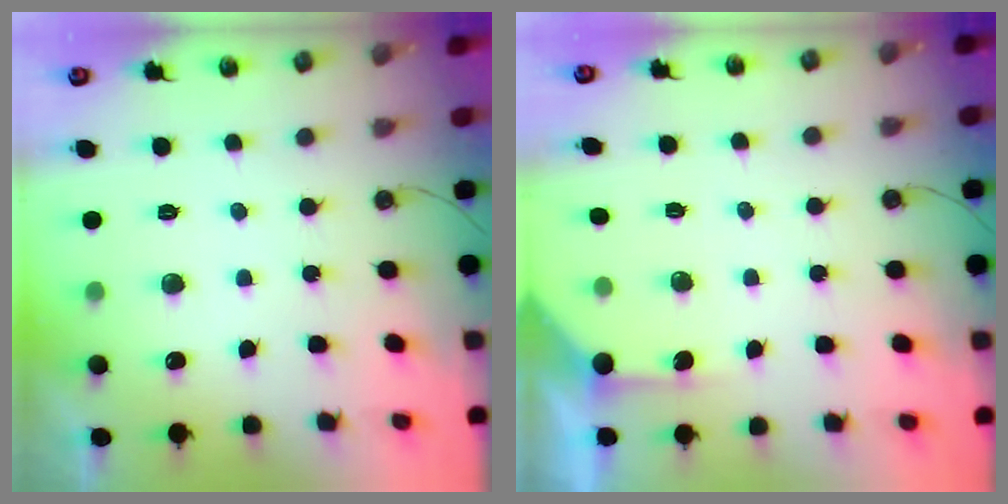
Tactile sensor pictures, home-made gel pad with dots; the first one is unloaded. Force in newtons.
{"total": 1.9, "press": 1.9, "slide": 0.3}